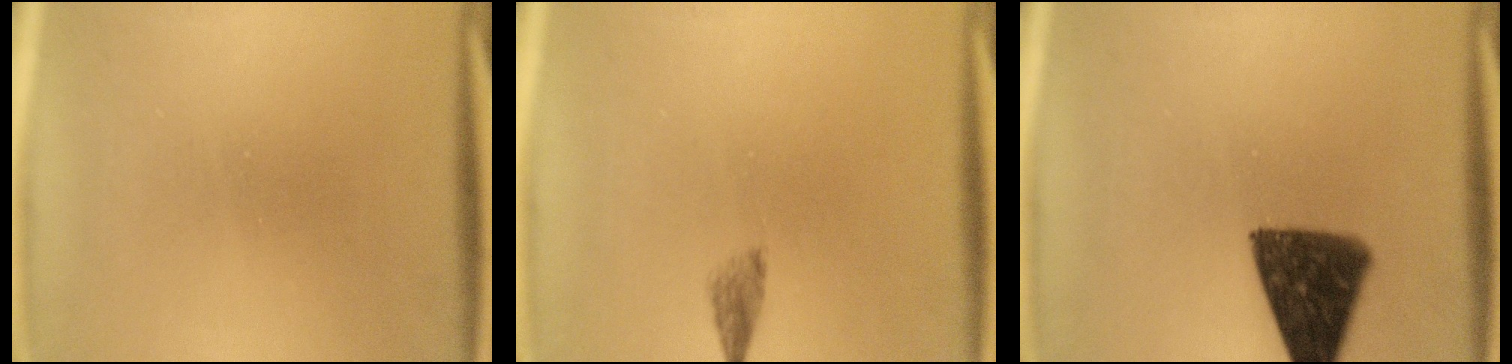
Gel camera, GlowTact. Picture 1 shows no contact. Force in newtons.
{"total": 3.0}
{"total": 12.4}